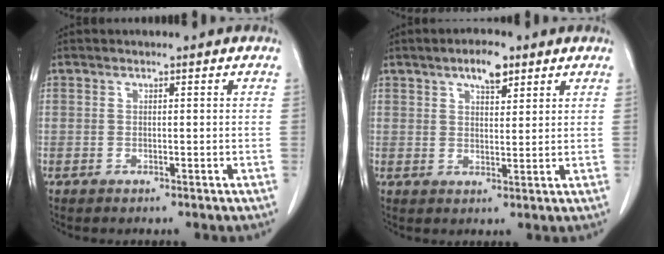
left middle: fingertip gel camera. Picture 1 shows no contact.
{"total": 4.8, "force": [3.1, 1.6, 3.3], "torque": [-0.056, 0.004, 0.049]}